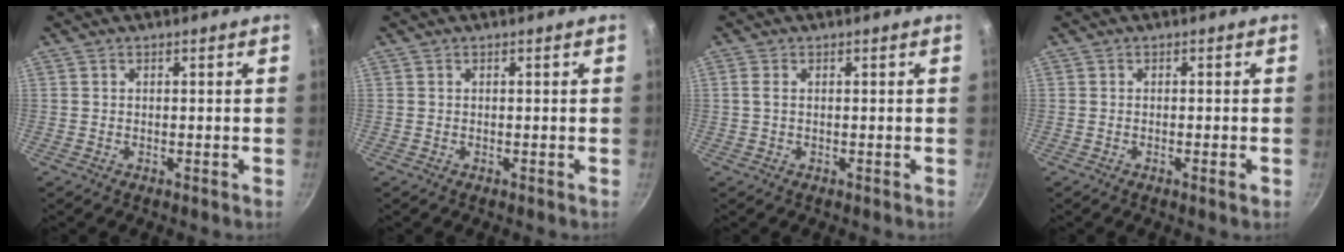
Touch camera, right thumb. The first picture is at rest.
{"total": 0.0}
{"total": 1.4, "force": [0.1, 0.8, 1.2], "torque": [-0.028, 0.003, -0.001]}
{"total": 1.5, "force": [-0.6, 0.2, 1.3], "torque": [-0.026, 0.002, -0.011]}